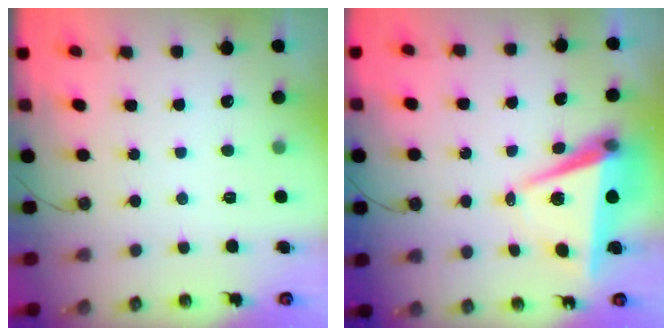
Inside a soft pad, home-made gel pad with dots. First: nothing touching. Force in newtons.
{"total": 7.9, "press": 6.7, "slide": 4.2}